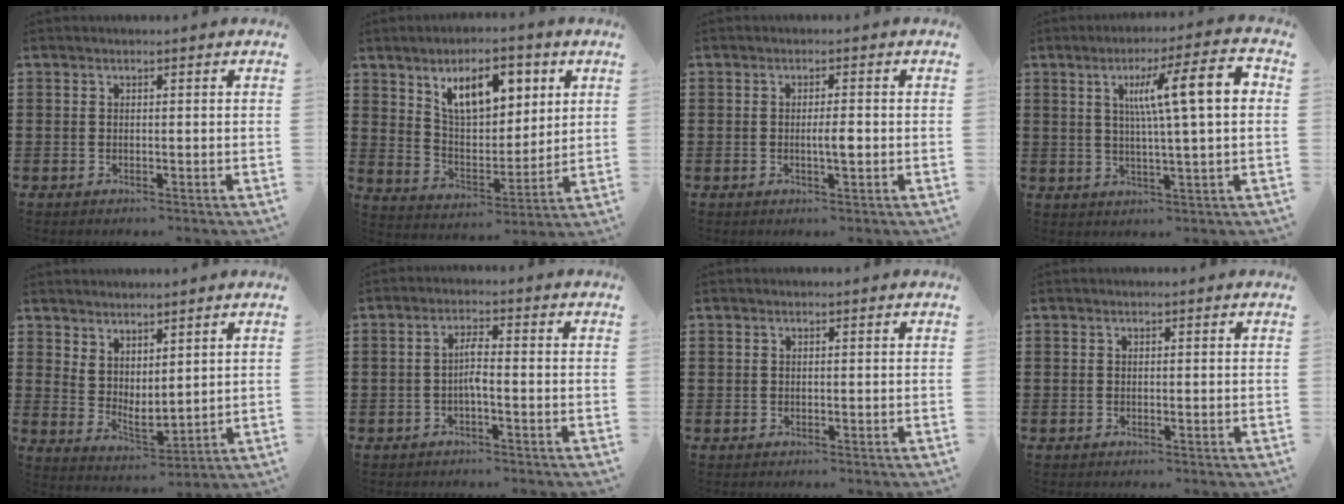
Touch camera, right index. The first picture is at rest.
{"total": 10.0, "force": [5.8, 4.9, 6.5], "torque": [-0.126, -0.005, 0.100]}
{"total": 2.4, "force": [-0.4, 0.3, 2.4], "torque": [-0.051, -0.005, -0.010]}
{"total": 11.3, "force": [2.6, 1.0, 10.9], "torque": [-0.193, 0.001, 0.033]}
{"total": 3.1, "force": [3.0, 0.9, 0.3], "torque": [-0.019, -0.017, 0.054]}
{"total": 2.9, "force": [-0.9, 0.4, 2.7], "torque": [-0.057, 0.001, -0.021]}
{"total": 0.0}
{"total": 0.0}